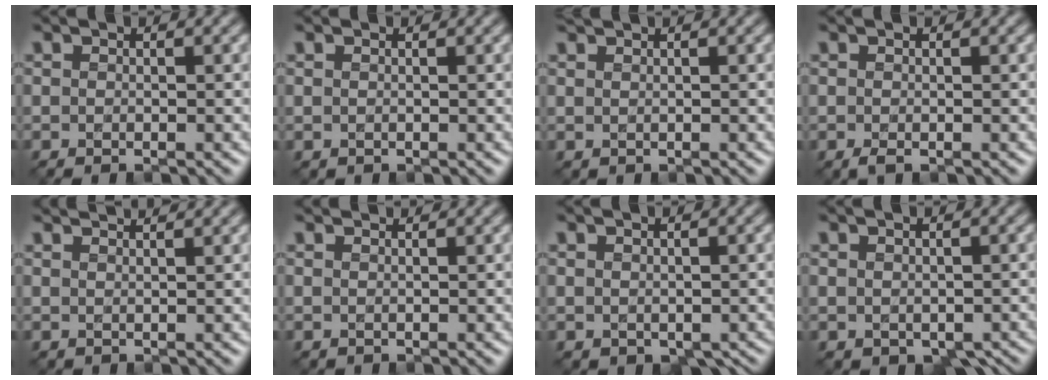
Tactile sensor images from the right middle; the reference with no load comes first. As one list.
[{"total": 0.6, "force": [0.4, -0.1, -0.4], "torque": [0.000, -0.003, 0.005]}, {"total": 1.1, "force": [1.1, 0.0, -0.1], "torque": [0.000, 0.001, 0.015]}, {"total": 0.0}, {"total": 3.7, "force": [3.4, 0.9, 1.2], "torque": [0.001, 0.020, 0.020]}, {"total": 2.6, "force": [2.4, 0.6, 0.5], "torque": [-0.003, 0.003, 0.015]}, {"total": 0.7, "force": [0.0, 0.6, 0.4], "torque": [-0.010, -0.006, 0.011]}, {"total": 1.4, "force": [-0.5, 1.0, 0.9], "torque": [-0.017, -0.011, 0.008]}]